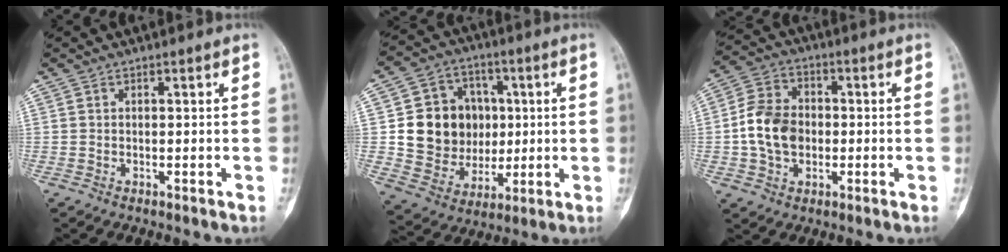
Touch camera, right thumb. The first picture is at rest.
{"total": 15.9, "force": [1.5, 13.7, 7.9], "torque": [-0.081, 0.011, 0.043]}
{"total": 10.5, "force": [-1.0, 7.9, 6.9], "torque": [-0.107, 0.021, -0.026]}